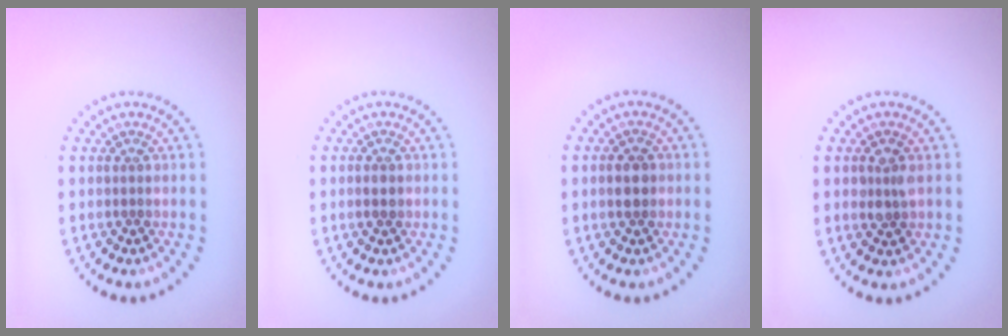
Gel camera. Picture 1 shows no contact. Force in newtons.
{"total": 1.2, "press": 1.1, "slide": 0.2}
{"total": 2.0, "press": 2.0, "slide": 0.2}
{"total": 1.4, "press": 1.4, "slide": 0.1}